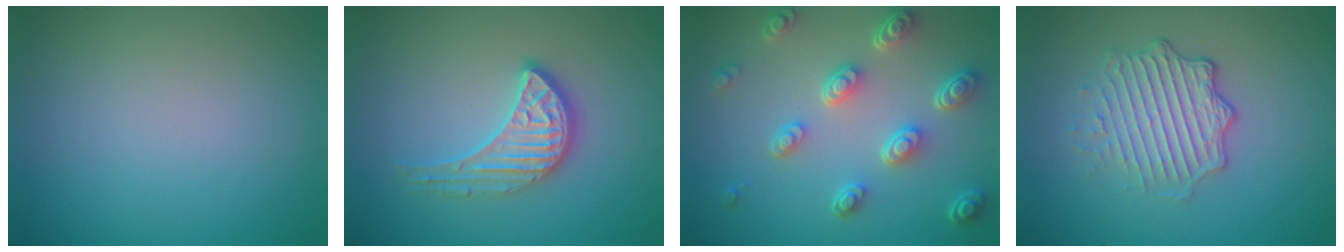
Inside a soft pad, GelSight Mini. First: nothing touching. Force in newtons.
{"total": 3.2, "press": 3.1, "slide": 1.0}
{"total": 5.2, "press": 3.8, "slide": 3.5}
{"total": 5.0, "press": 3.6, "slide": 3.5}